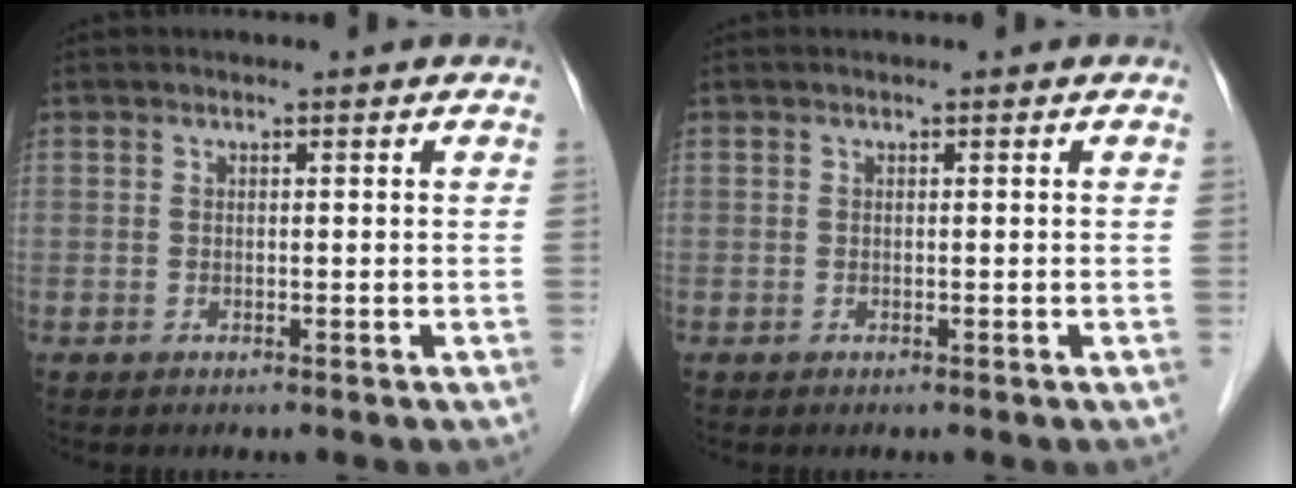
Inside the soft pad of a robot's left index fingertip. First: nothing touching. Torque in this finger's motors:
{"motor_torque": [-0.01, -0.01, 0.00, 0.00]}